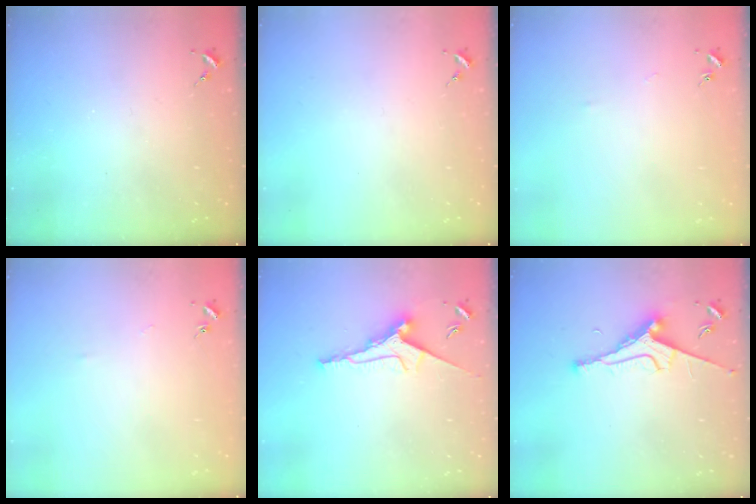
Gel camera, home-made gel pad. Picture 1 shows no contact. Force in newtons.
{"total": 0.0}
{"total": 2.5, "press": 2.5, "slide": 0.4}
{"total": 2.5, "press": 2.5, "slide": 0.4}
{"total": 9.5, "press": 9.4, "slide": 0.9}
{"total": 9.1, "press": 9.0, "slide": 1.3}